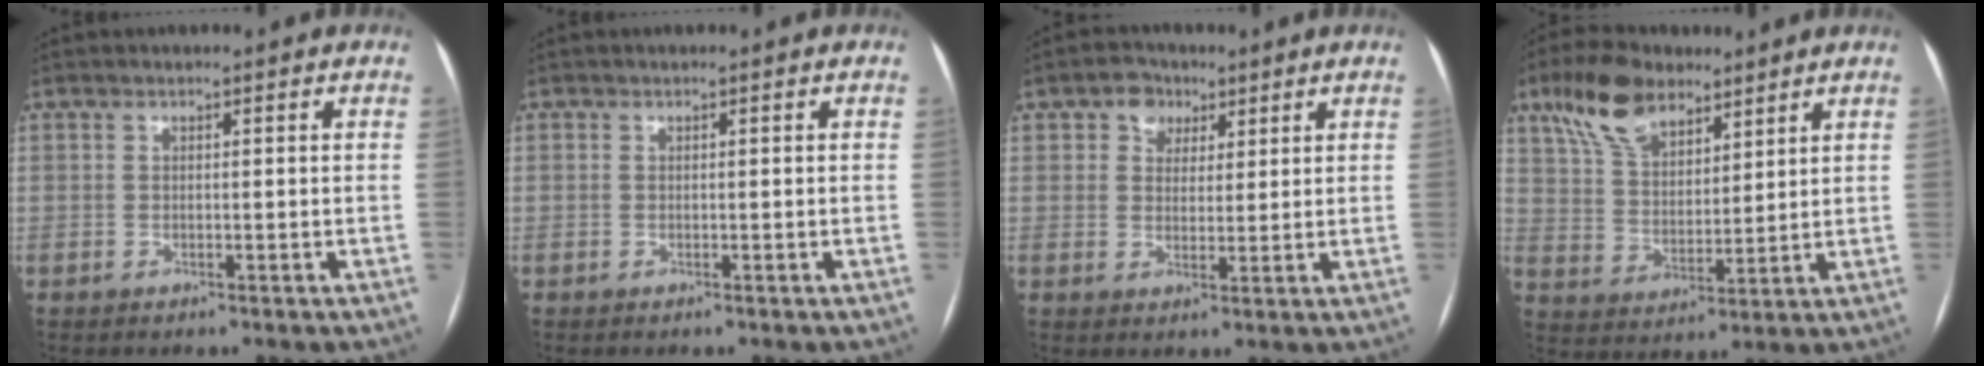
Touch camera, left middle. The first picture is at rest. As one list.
[{"total": 0.0}, {"total": 4.4, "force": [2.4, 3.4, 1.6], "torque": [-0.028, 0.016, 0.040]}, {"total": 11.4, "force": [7.6, 5.6, 6.4], "torque": [-0.129, 0.026, 0.145]}]